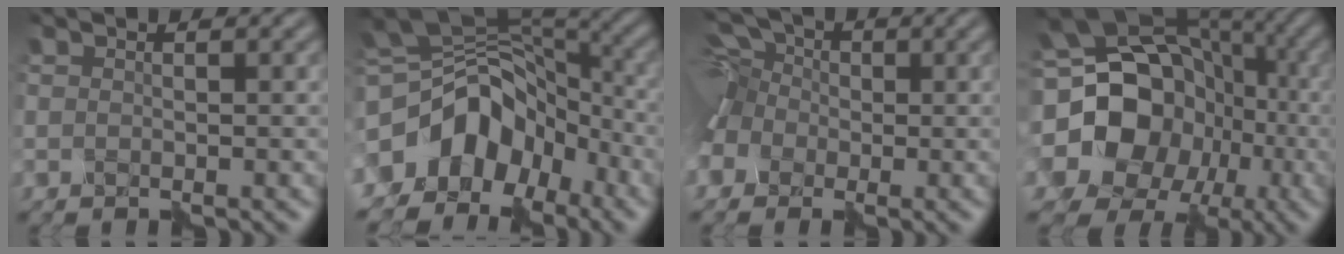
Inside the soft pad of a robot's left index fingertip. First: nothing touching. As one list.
[{"total": 11.3, "force": [-4.8, 7.7, 6.8], "torque": [-0.112, 0.014, -0.097]}, {"total": 8.3, "force": [0.2, 6.8, 4.8], "torque": [-0.118, 0.028, -0.041]}, {"total": 19.6, "force": [-2.3, 17.4, 8.7], "torque": [-0.189, -0.002, -0.061]}]